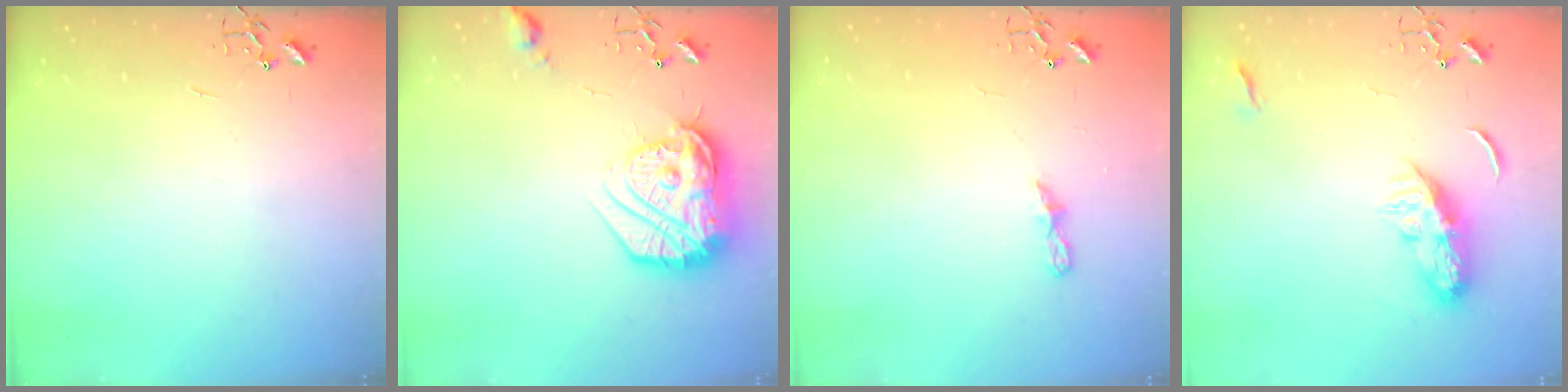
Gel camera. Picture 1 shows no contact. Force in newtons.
{"total": 21.6, "press": 21.5, "slide": 1.7}
{"total": 5.3, "press": 5.3, "slide": 0.6}
{"total": 8.7, "press": 8.7, "slide": 0.4}